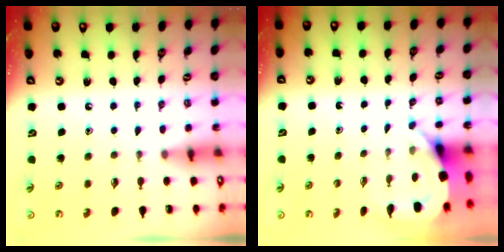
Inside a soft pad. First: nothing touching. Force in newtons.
{"total": 3.5, "press": 3.5, "slide": 0.2}